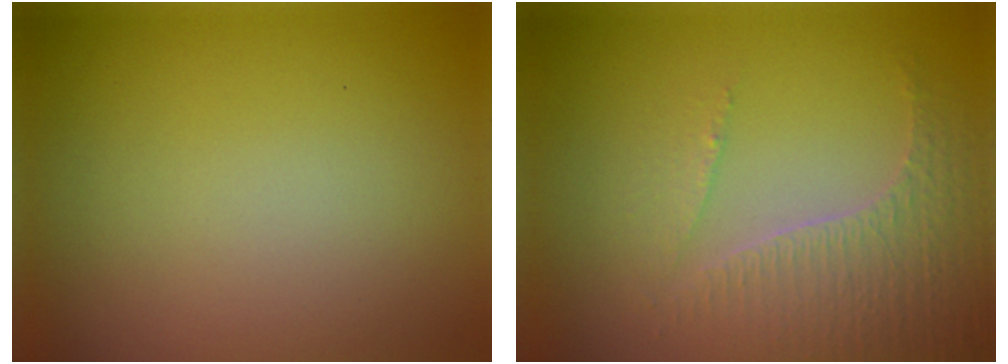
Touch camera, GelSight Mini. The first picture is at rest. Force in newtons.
{"total": 4.3, "press": 3.0, "slide": 3.0}